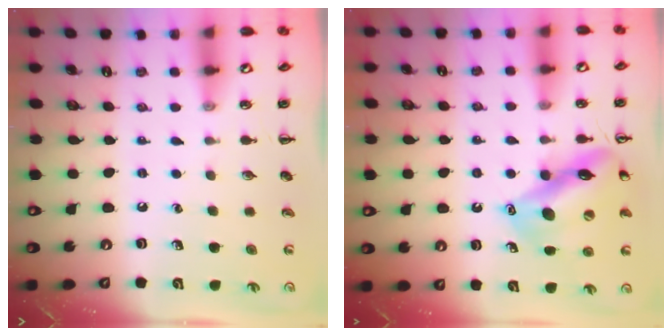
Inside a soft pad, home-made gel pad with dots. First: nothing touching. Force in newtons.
{"total": 15.2, "press": 15.1, "slide": 2.2}